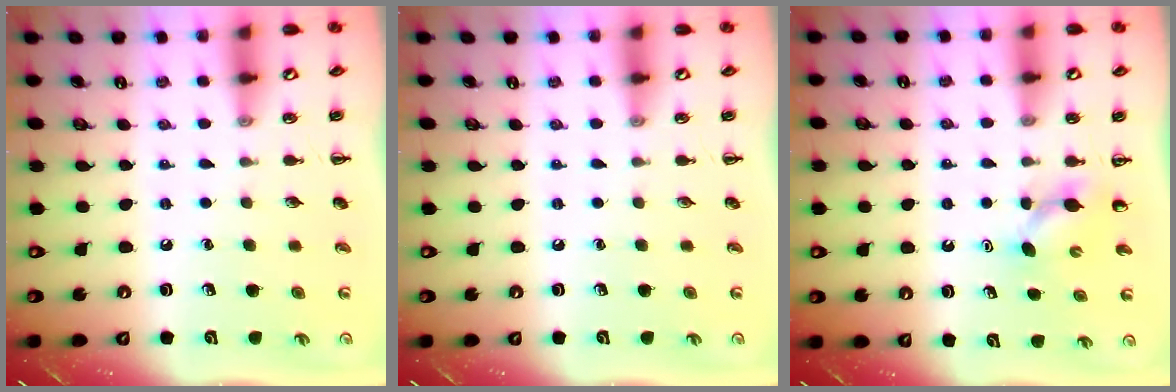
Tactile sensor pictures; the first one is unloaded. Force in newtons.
{"total": 0.0}
{"total": 3.9, "press": 3.7, "slide": 1.0}